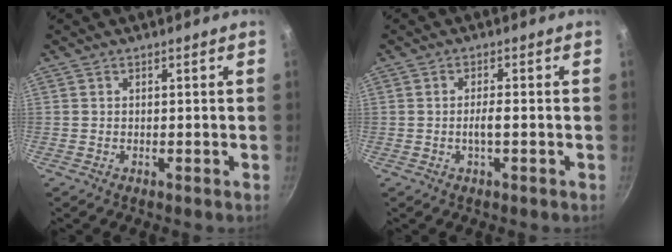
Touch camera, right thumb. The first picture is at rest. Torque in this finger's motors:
{"motor_torque": [0.23, 0.09, 0.50, 0.48, 0.00]}